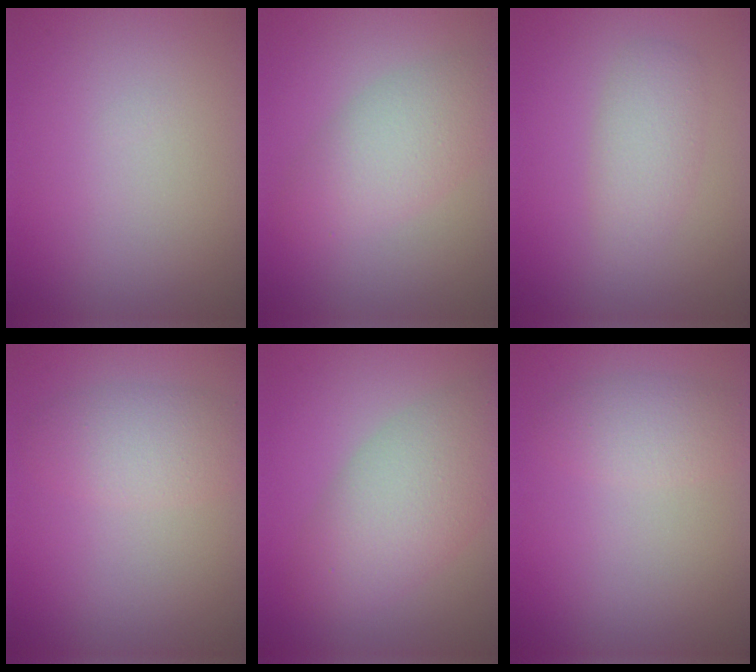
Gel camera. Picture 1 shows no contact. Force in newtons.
{"total": 4.3, "press": 4.3, "slide": 0.1}
{"total": 2.5, "press": 2.5, "slide": 0.0}
{"total": 3.2, "press": 3.2, "slide": 0.2}
{"total": 6.5, "press": 6.5, "slide": 0.2}
{"total": 2.3, "press": 2.3, "slide": 0.0}